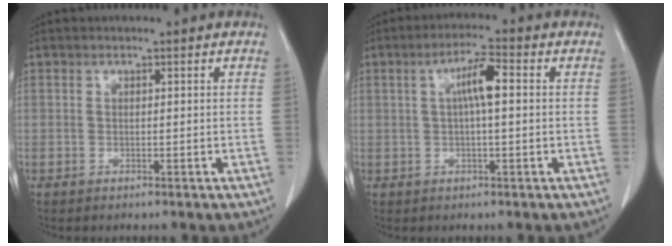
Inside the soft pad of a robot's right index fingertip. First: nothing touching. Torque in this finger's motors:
{"motor_torque": [0.82, 0.06, 0.17, 0.05]}